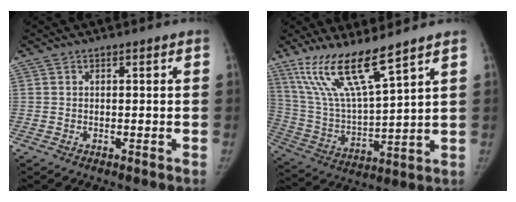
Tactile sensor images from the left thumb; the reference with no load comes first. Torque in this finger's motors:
{"motor_torque": [0.21, 0.12, 1.43, -1.34, 0.10]}